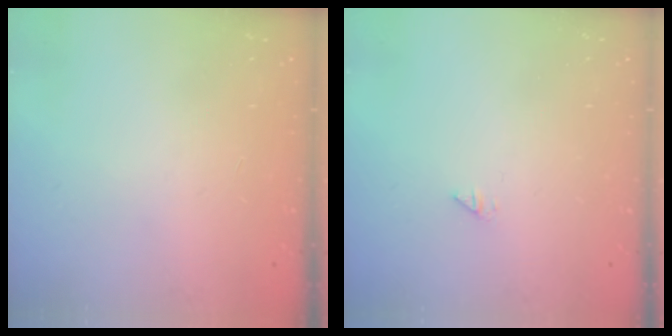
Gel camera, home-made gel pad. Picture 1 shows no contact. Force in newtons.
{"total": 0.0}